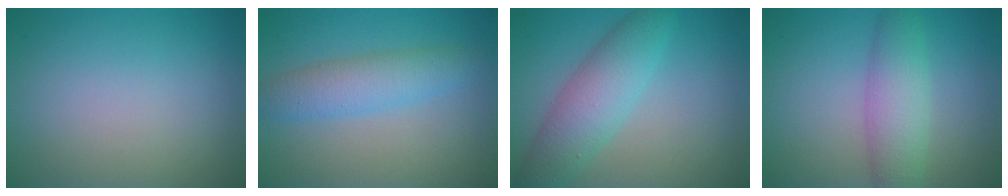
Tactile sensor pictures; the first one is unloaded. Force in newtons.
{"total": 3.7, "press": 3.7, "slide": 0.0}
{"total": 5.1, "press": 5.1, "slide": 0.1}
{"total": 4.3, "press": 4.3, "slide": 0.1}